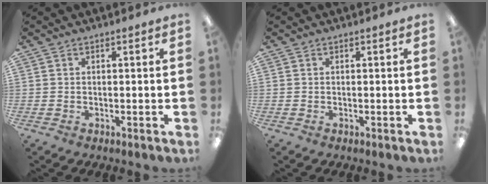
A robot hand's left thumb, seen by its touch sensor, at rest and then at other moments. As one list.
[{"total": 0.0}]